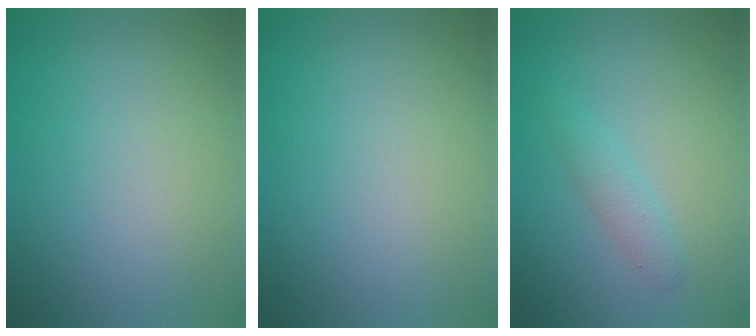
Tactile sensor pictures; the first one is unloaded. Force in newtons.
{"total": 0.0}
{"total": 1.6, "press": 1.6, "slide": 0.1}